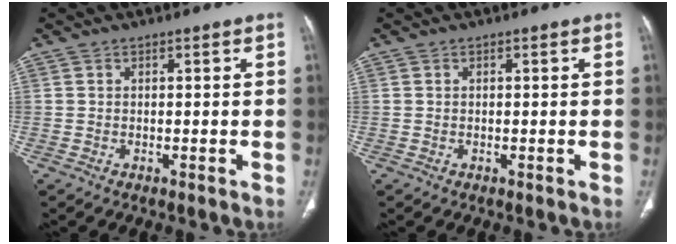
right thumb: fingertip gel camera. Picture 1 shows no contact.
{"total": 0.0}